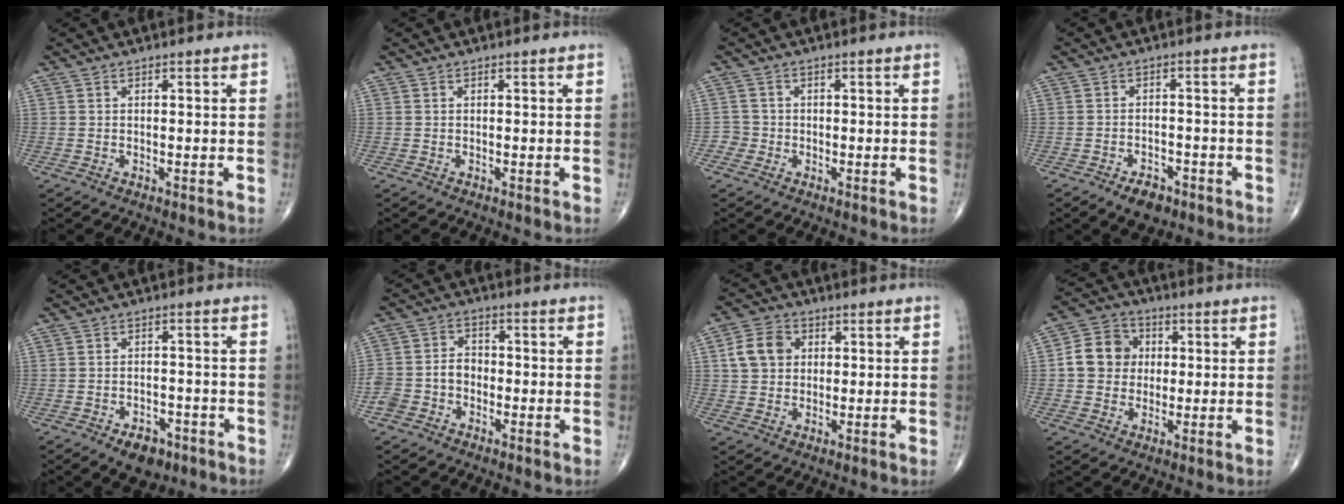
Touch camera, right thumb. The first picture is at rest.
{"total": 0.0}
{"total": 2.0, "force": [-0.8, 1.9, -0.2], "torque": [0.016, 0.009, -0.024]}
{"total": 4.8, "force": [-3.1, 2.7, 2.5], "torque": [-0.028, 0.013, -0.045]}
{"total": 6.0, "force": [-3.6, 3.6, 3.2], "torque": [-0.029, 0.018, -0.051]}
{"total": 7.0, "force": [-2.4, 5.6, 3.4], "torque": [-0.057, 0.032, -0.049]}
{"total": 7.6, "force": [1.5, 6.1, 4.4], "torque": [-0.068, 0.008, 0.022]}
{"total": 9.4, "force": [0.7, 8.3, 4.3], "torque": [-0.050, 0.013, 0.002]}